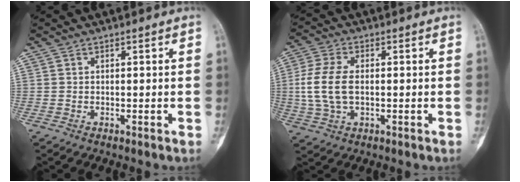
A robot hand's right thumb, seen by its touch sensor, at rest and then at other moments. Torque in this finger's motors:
{"motor_torque": [1.12, 1.53, 0.51, -0.38, 0.47]}